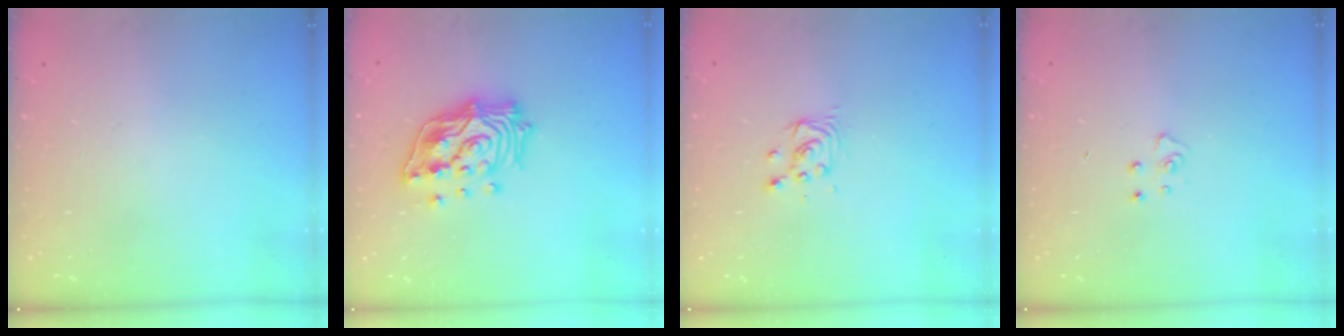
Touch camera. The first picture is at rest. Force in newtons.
{"total": 17.6, "press": 17.4, "slide": 2.6}
{"total": 3.4, "press": 3.4, "slide": 0.4}
{"total": 4.4, "press": 4.4, "slide": 0.3}